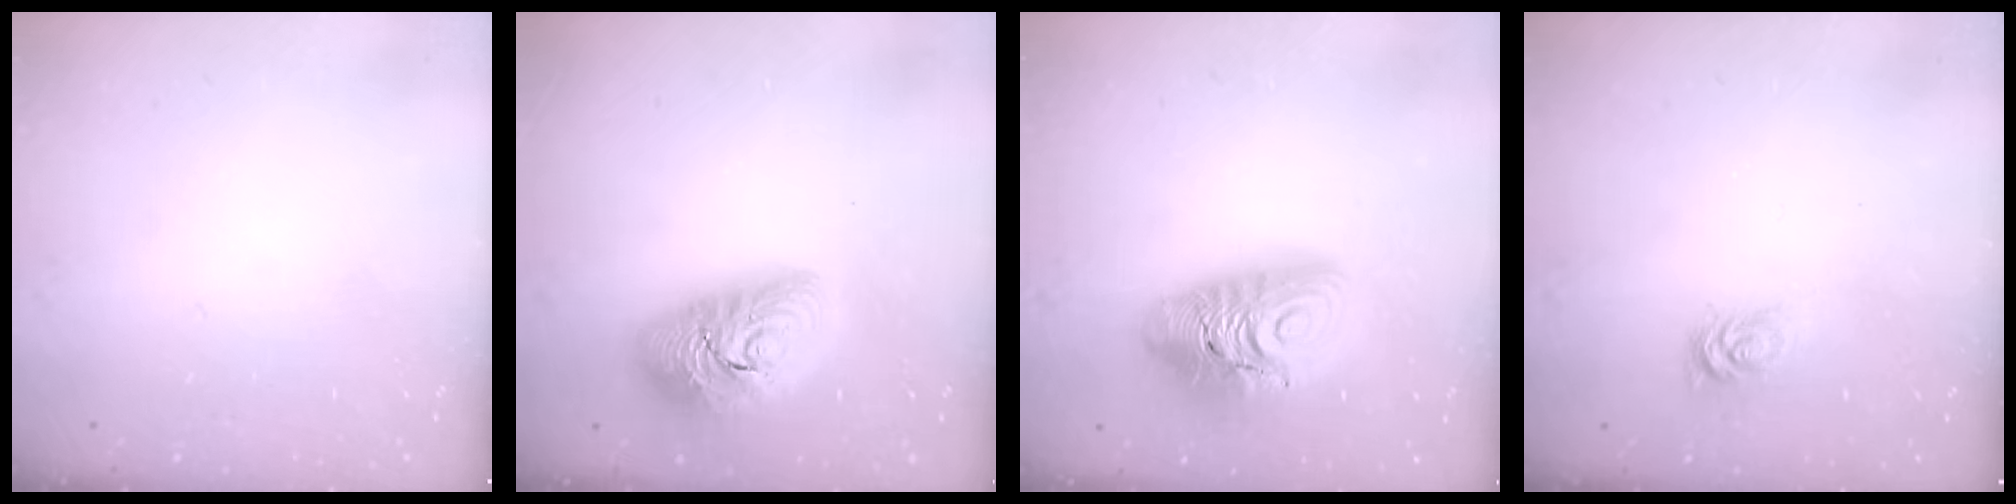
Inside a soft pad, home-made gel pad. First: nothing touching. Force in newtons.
{"total": 17.5, "press": 17.5, "slide": 1.2}
{"total": 17.9, "press": 17.8, "slide": 1.8}
{"total": 2.6, "press": 2.6, "slide": 0.4}